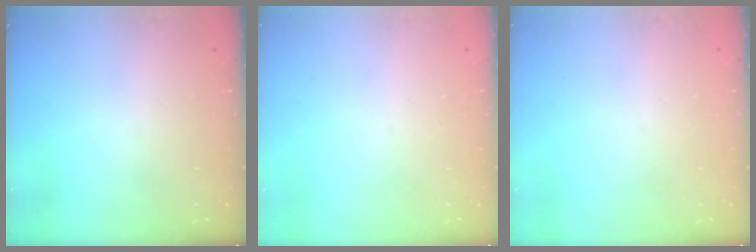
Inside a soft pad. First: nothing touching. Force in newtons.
{"total": 0.0}
{"total": 0.0}